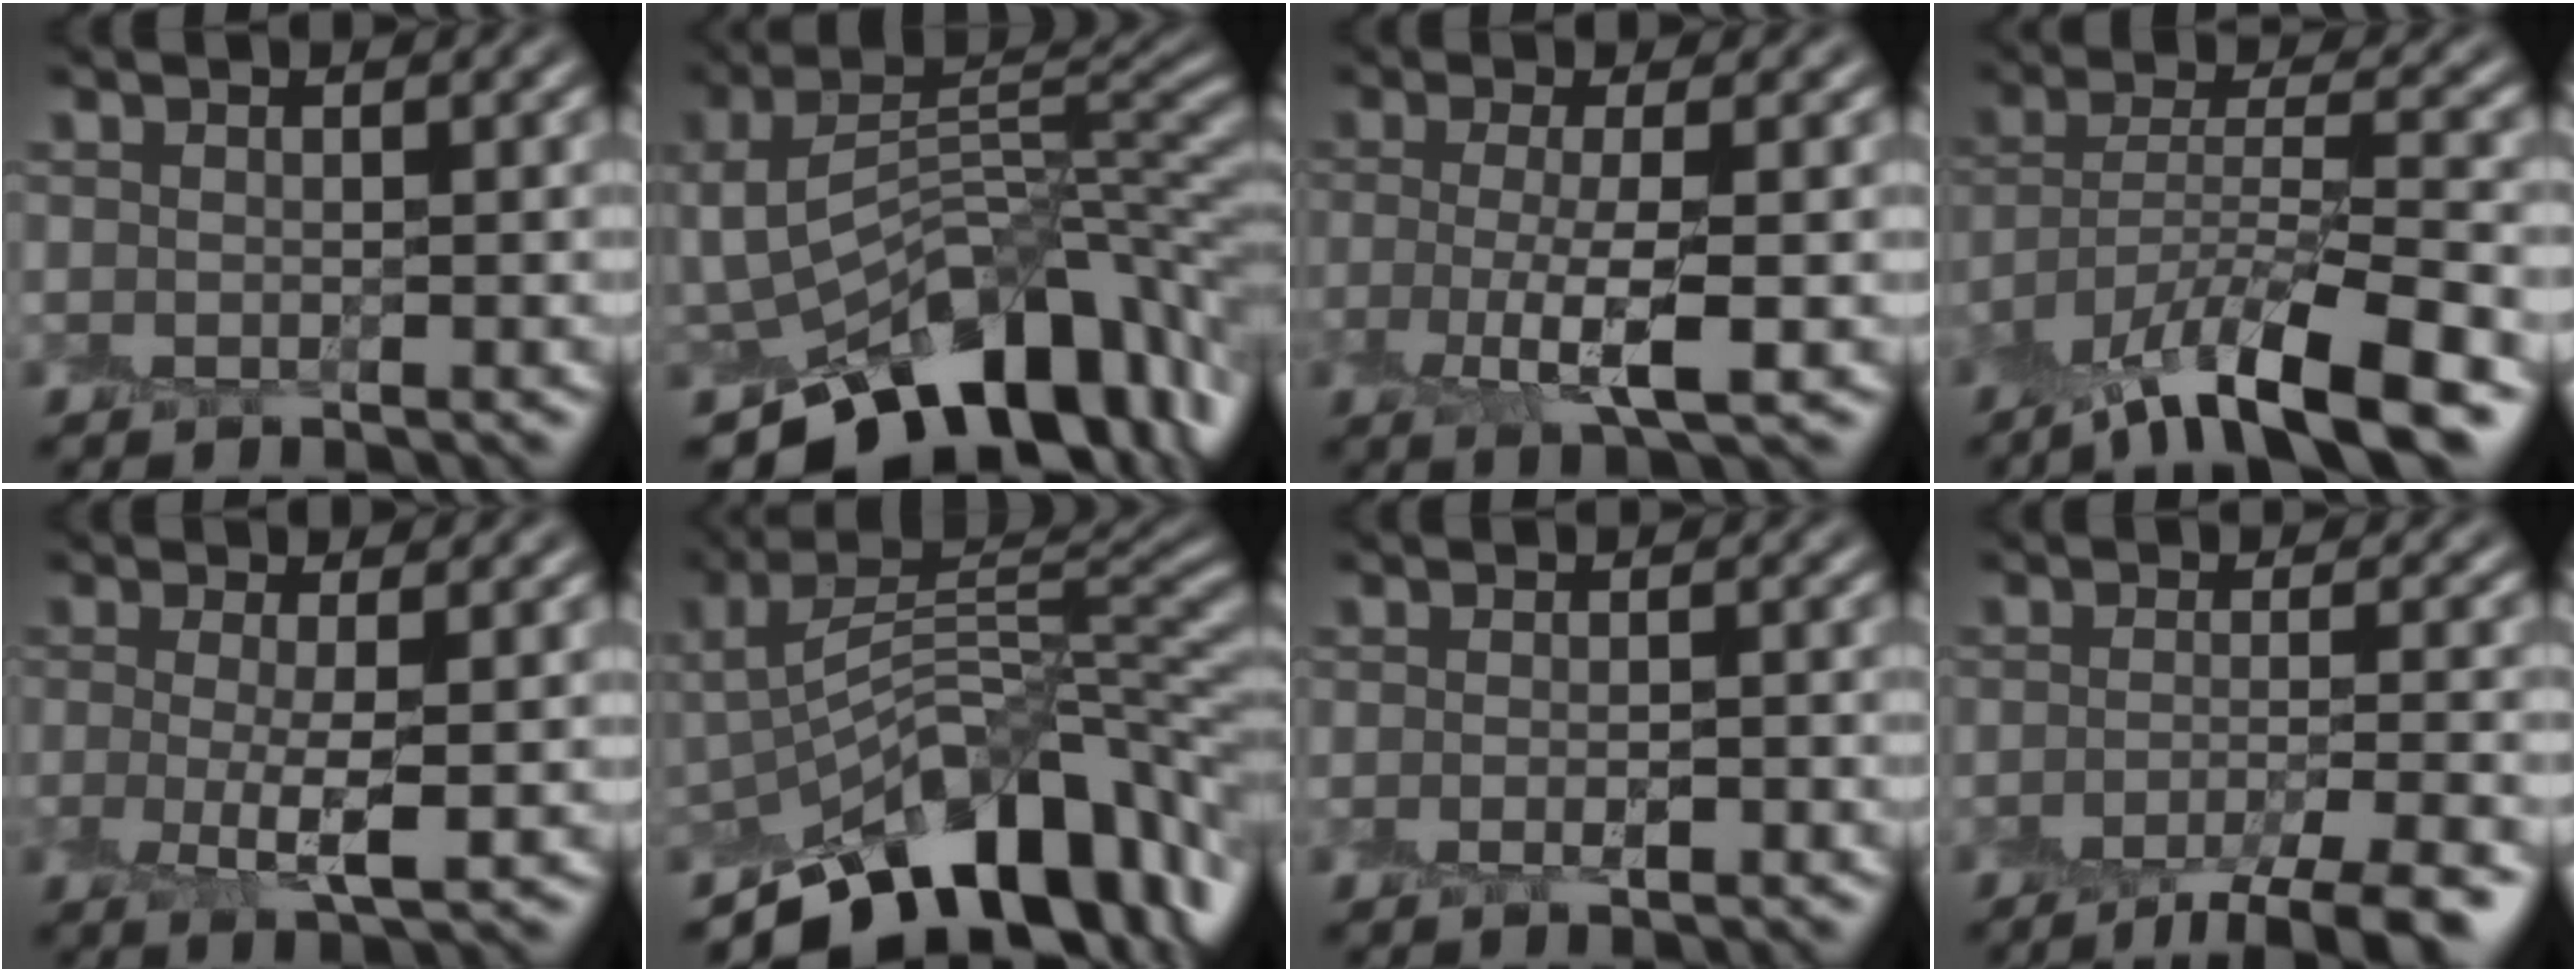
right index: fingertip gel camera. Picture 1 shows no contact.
{"total": 10.4, "force": [-5.2, 5.8, 7.0], "torque": [-0.099, 0.006, -0.086]}
{"total": 4.2, "force": [-0.6, 0.8, 4.0], "torque": [-0.081, -0.010, -0.014]}
{"total": 9.9, "force": [-6.5, 2.3, 7.2], "torque": [-0.119, 0.002, -0.123]}
{"total": 3.3, "force": [-0.1, 0.6, 3.2], "torque": [-0.066, -0.008, -0.004]}
{"total": 10.7, "force": [-4.9, 5.5, 7.7], "torque": [-0.109, 0.009, -0.084]}
{"total": 1.5, "force": [-0.5, 0.4, 1.4], "torque": [-0.028, -0.005, -0.013]}
{"total": 6.2, "force": [-4.0, 1.2, 4.5], "torque": [-0.058, -0.001, -0.065]}